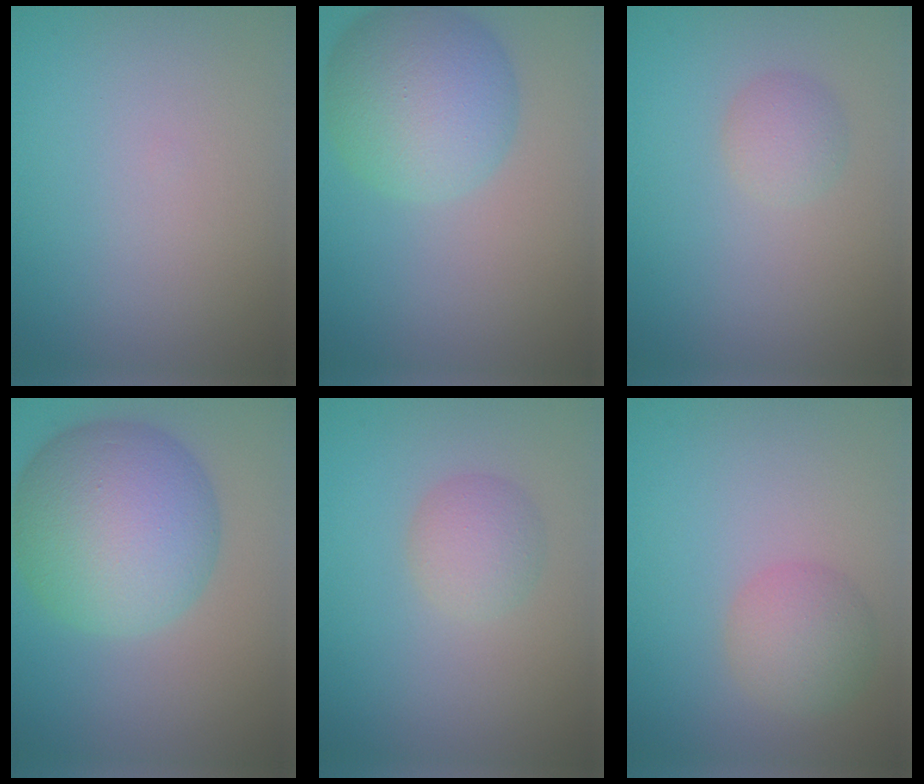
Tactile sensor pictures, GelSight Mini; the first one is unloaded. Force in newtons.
{"total": 7.9, "press": 7.9, "slide": 0.4}
{"total": 1.8, "press": 1.8, "slide": 0.0}
{"total": 11.4, "press": 11.4, "slide": 0.3}
{"total": 2.5, "press": 2.4, "slide": 0.2}
{"total": 3.3, "press": 3.3, "slide": 0.0}